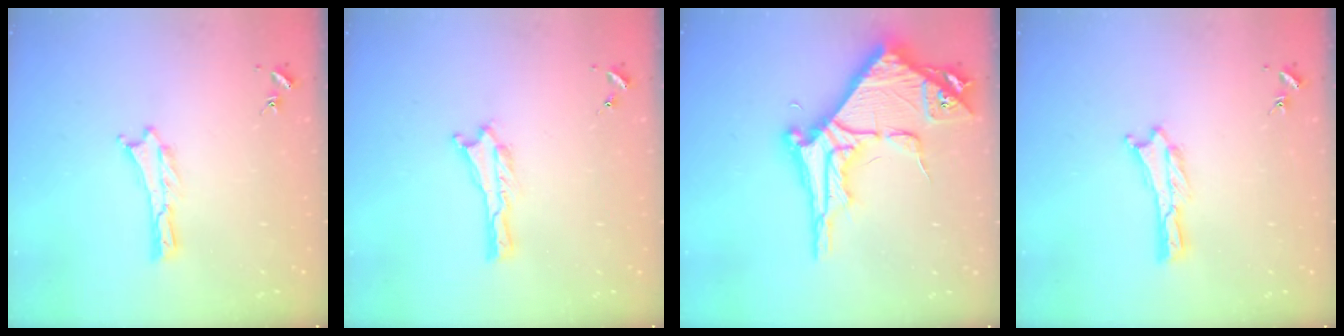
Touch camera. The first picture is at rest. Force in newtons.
{"total": 0.0}
{"total": 11.0, "press": 10.9, "slide": 1.2}
{"total": 0.0}